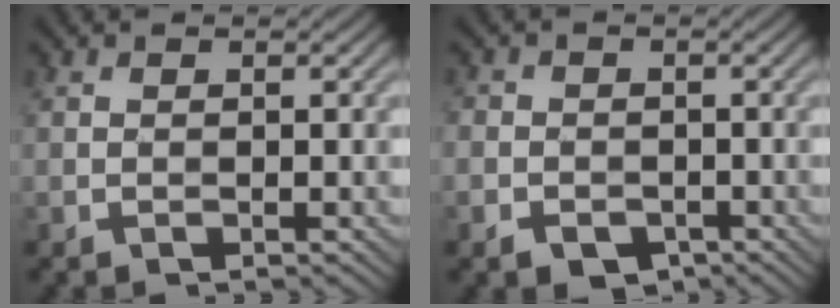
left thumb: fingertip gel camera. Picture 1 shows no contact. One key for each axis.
{"total": 3.9, "fx": -1.8, "fy": 3.3, "fz": 1.2, "tx": -0.012, "ty": -0.010, "tz": -0.043}